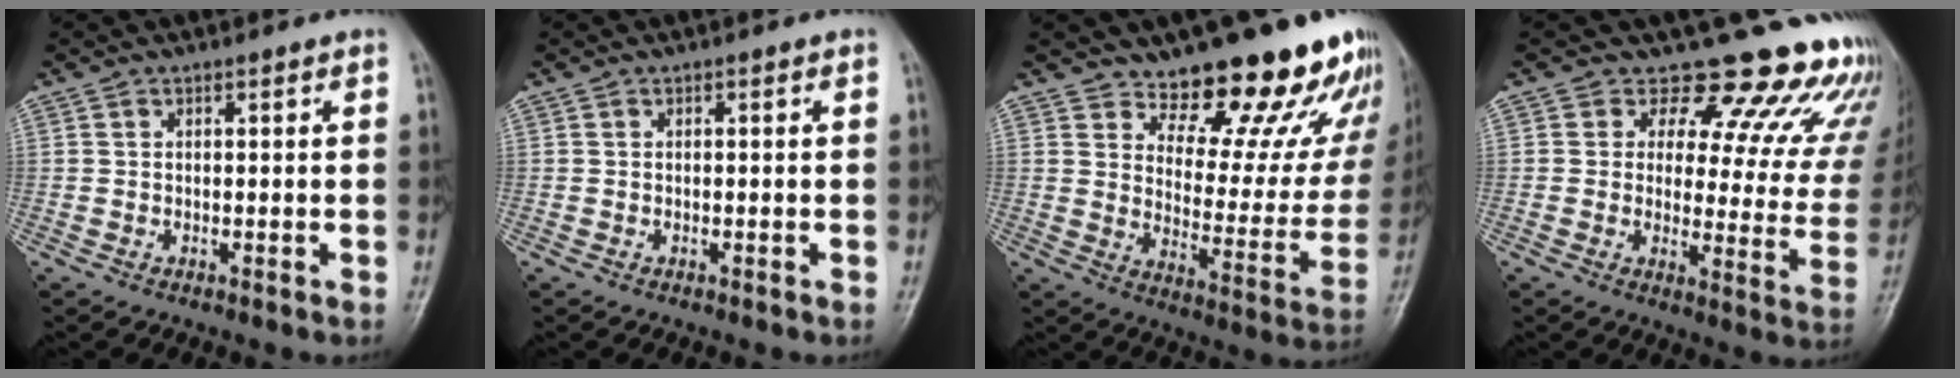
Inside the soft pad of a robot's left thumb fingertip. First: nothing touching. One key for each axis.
{"total": 0.0}
{"total": 19.8, "fx": 16.9, "fy": 6.8, "fz": 7.6, "tx": -0.040, "ty": -0.136, "tz": 0.220}
{"total": 18.9, "fx": 16.3, "fy": 7.4, "fz": 6.0, "tx": -0.014, "ty": -0.123, "tz": 0.168}